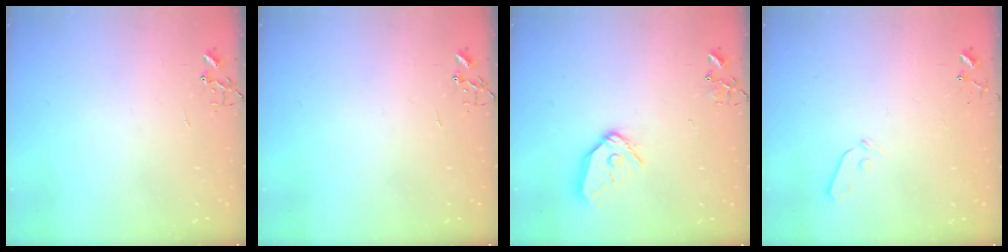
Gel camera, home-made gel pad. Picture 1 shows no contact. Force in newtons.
{"total": 0.0}
{"total": 12.5, "press": 12.4, "slide": 1.6}
{"total": 3.7, "press": 3.6, "slide": 0.6}